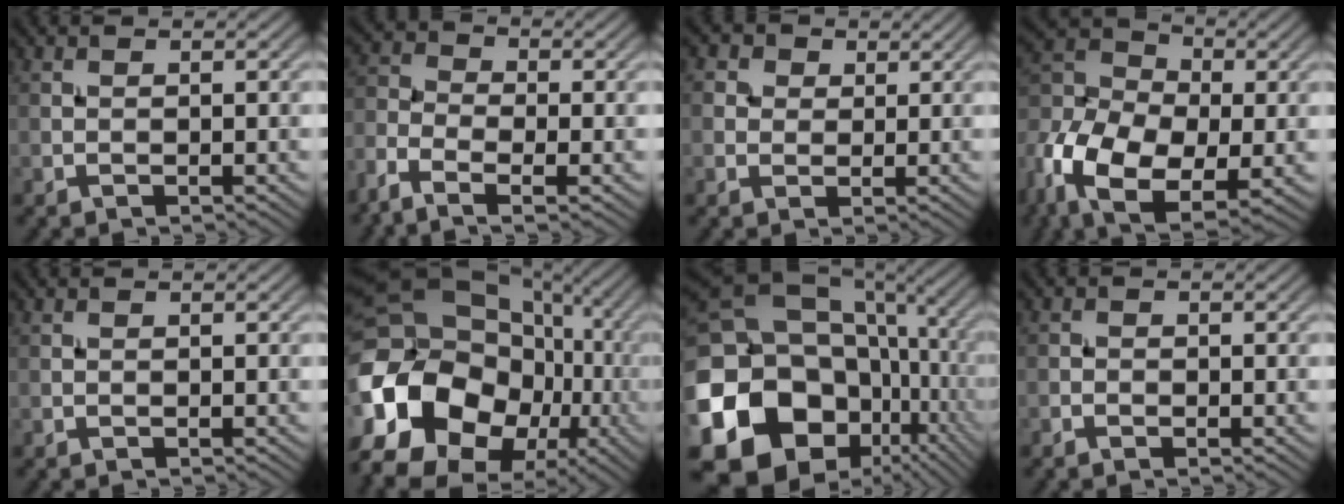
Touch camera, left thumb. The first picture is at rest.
{"total": 6.2, "force": [-3.7, 2.7, 4.2], "torque": [-0.104, -0.012, -0.086]}
{"total": 4.1, "force": [1.8, 3.3, 1.5], "torque": [-0.054, -0.004, 0.022]}
{"total": 16.3, "force": [-6.1, 9.9, 11.4], "torque": [-0.284, -0.026, -0.112]}
{"total": 0.0}
{"total": 20.9, "force": [-6.6, 15.7, 12.1], "torque": [-0.279, -0.013, -0.107]}
{"total": 22.0, "force": [-5.3, 17.6, 12.1], "torque": [-0.294, -0.035, -0.058]}
{"total": 1.1, "force": [-0.6, 0.7, 0.5], "torque": [-0.007, -0.002, -0.011]}